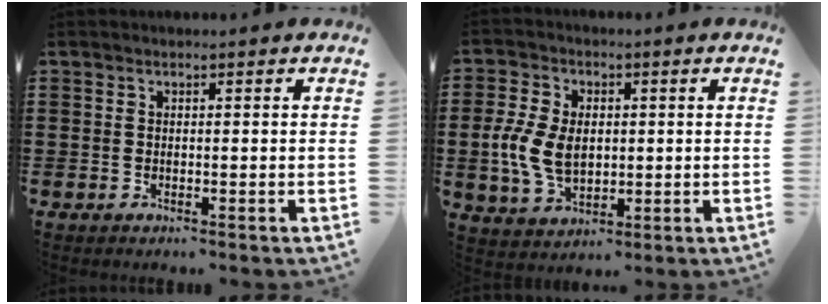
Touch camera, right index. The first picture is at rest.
{"total": 7.9, "force": [-0.1, 5.2, 6.0], "torque": [-0.152, 0.005, -0.008]}